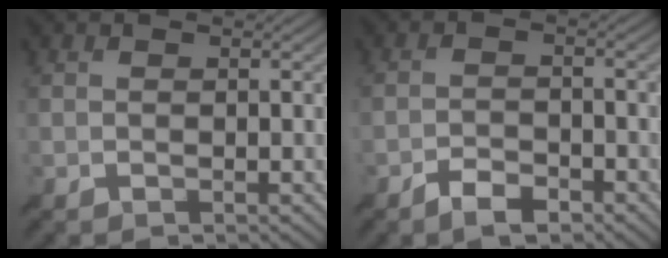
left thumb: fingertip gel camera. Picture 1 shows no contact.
{"total": 3.3, "force": [-2.7, 1.0, 1.6], "torque": [-0.034, 0.000, -0.051]}